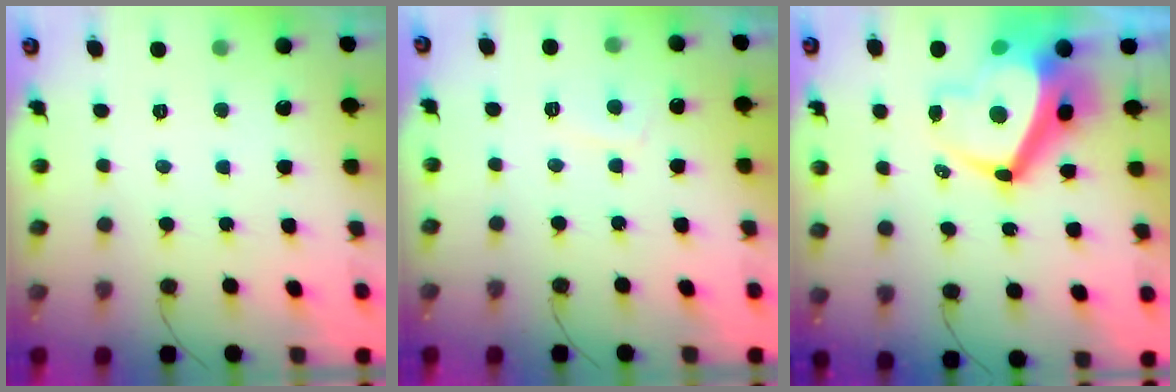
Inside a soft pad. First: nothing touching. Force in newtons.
{"total": 2.8, "press": 2.7, "slide": 0.9}
{"total": 11.8, "press": 11.7, "slide": 1.7}